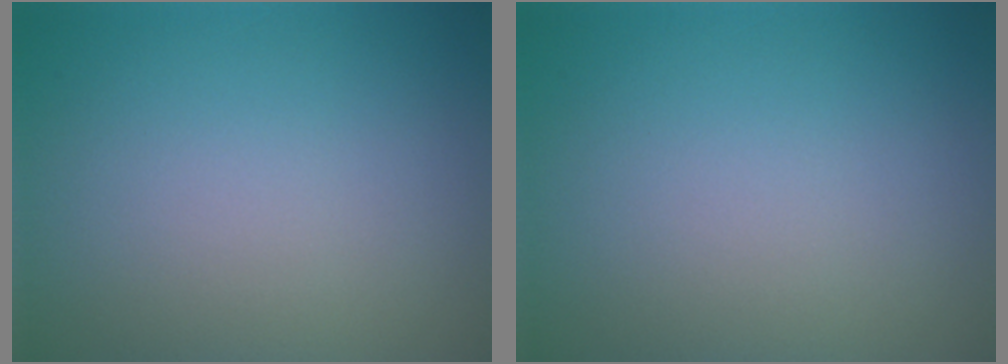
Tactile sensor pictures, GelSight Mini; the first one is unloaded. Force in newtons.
{"total": 0.0}